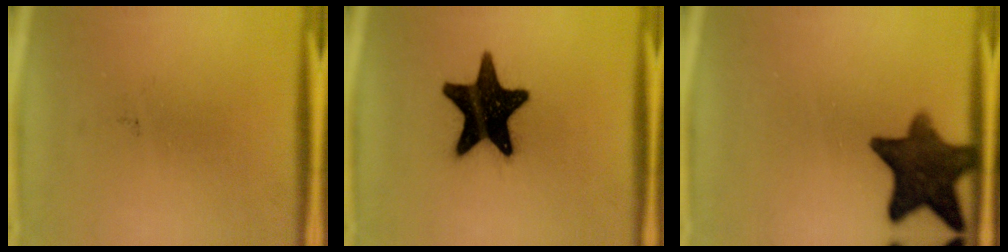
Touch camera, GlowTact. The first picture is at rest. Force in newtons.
{"total": 19.5}
{"total": 12.1}